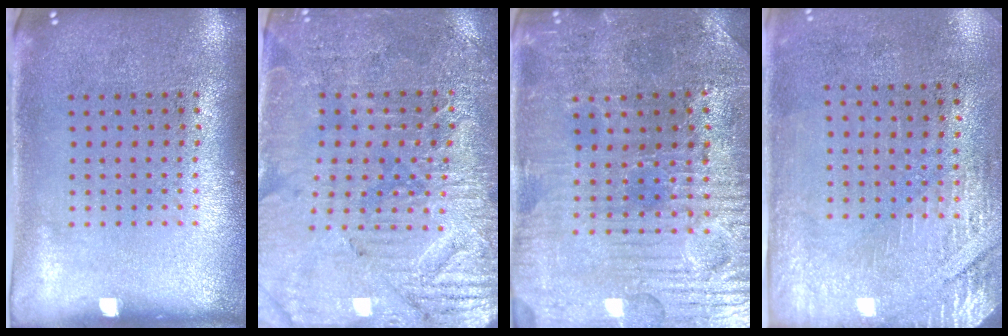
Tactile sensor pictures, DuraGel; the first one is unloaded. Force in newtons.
{"total": 3.4, "press": 3.4, "slide": 0.6}
{"total": 3.5, "press": 3.5, "slide": 0.5}
{"total": 2.9, "press": 2.5, "slide": 1.5}